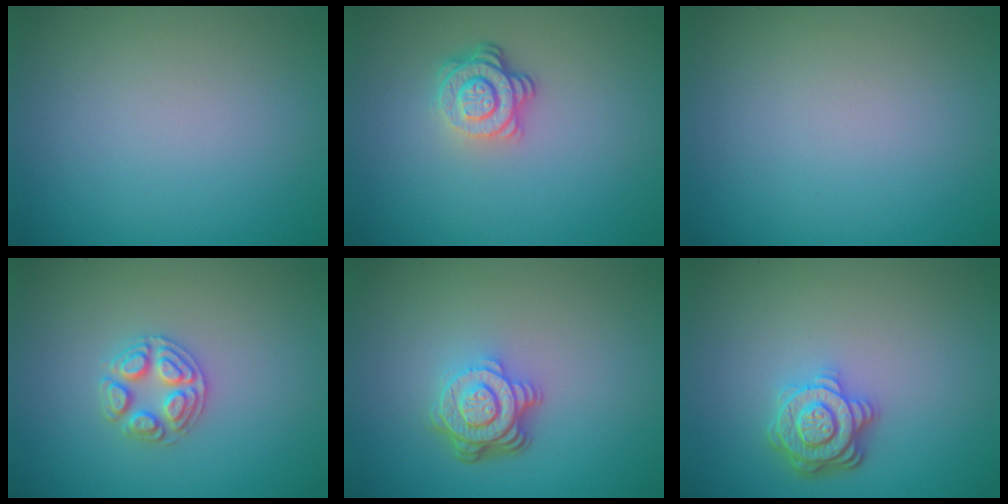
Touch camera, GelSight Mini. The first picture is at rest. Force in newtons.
{"total": 3.7, "press": 2.7, "slide": 2.5}
{"total": 0.0}
{"total": 2.5, "press": 2.5, "slide": 0.4}
{"total": 4.9, "press": 3.5, "slide": 3.4}
{"total": 3.8, "press": 3.2, "slide": 1.9}